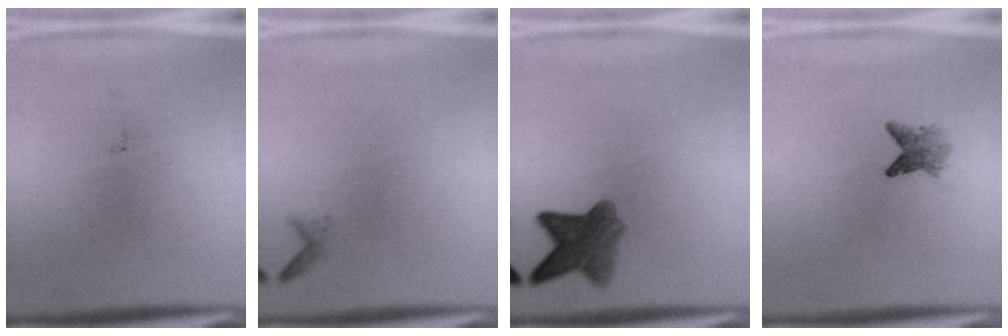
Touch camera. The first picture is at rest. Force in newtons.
{"total": 0.6}
{"total": 5.7}
{"total": 2.5}